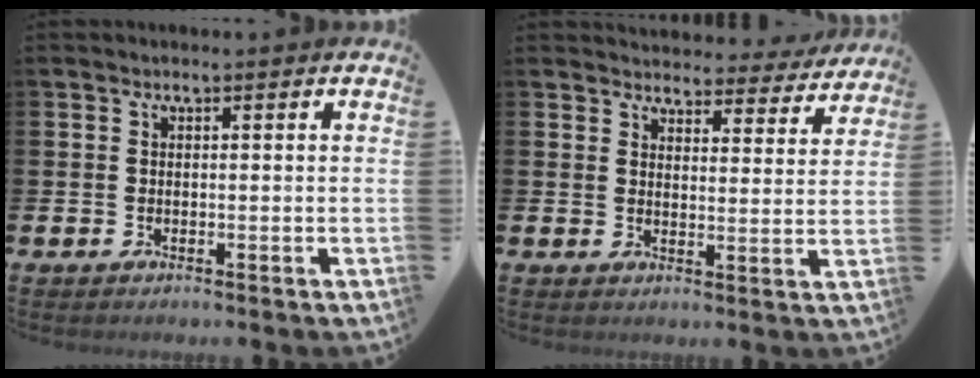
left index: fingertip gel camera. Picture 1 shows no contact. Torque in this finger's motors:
{"motor_torque": [1.07, -1.07, 0.56, 0.03]}